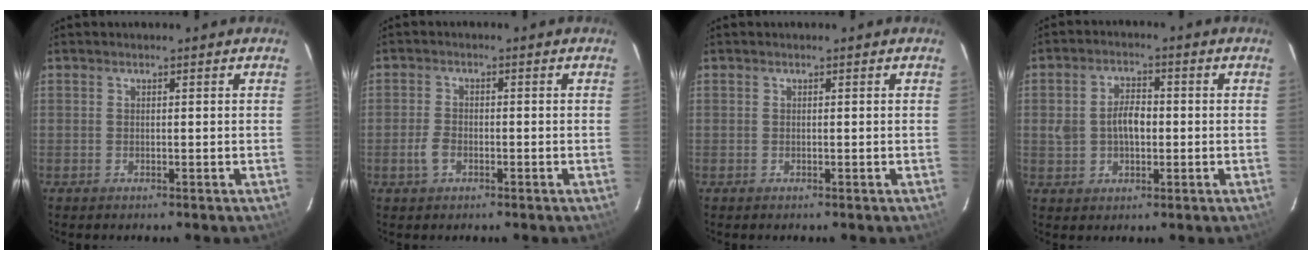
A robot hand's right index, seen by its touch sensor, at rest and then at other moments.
{"total": 3.3, "force": [-1.4, 2.1, 2.0], "torque": [-0.050, 0.003, -0.027]}
{"total": 0.0}
{"total": 5.9, "force": [-0.2, 3.9, 4.5], "torque": [-0.088, 0.013, 0.003]}